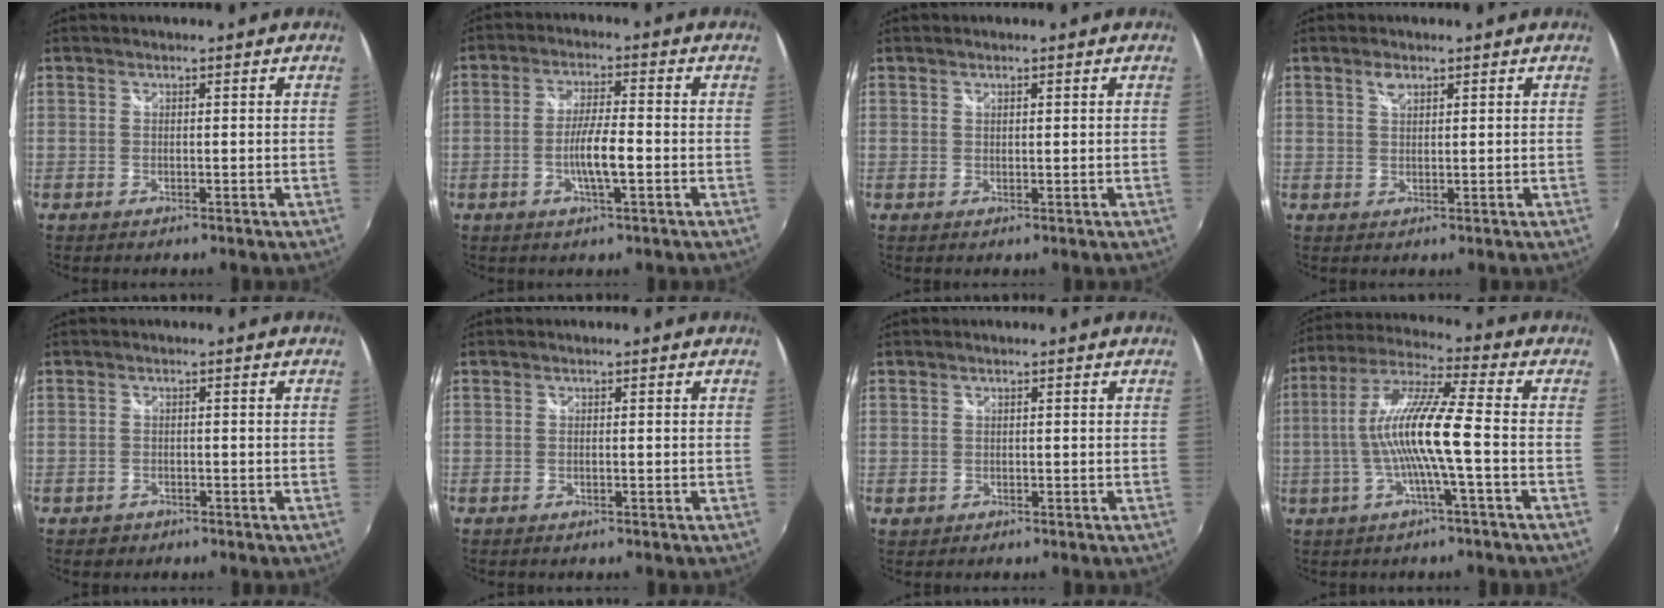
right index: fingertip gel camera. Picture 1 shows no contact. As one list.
[{"total": 6.1, "force": [-1.8, 0.8, 5.7], "torque": [-0.108, -0.002, -0.032]}, {"total": 0.6, "force": [0.4, 0.3, 0.4], "torque": [-0.004, 0.001, 0.006]}, {"total": 2.0, "force": [1.2, 1.0, 1.3], "torque": [-0.022, 0.004, 0.021]}, {"total": 2.2, "force": [-1.2, 1.7, 0.5], "torque": [-0.013, -0.001, -0.016]}, {"total": 0.0}, {"total": 1.1, "force": [0.0, 1.1, 0.1], "torque": [0.000, 0.000, -0.001]}, {"total": 12.8, "force": [-2.3, -0.1, 12.6], "torque": [-0.241, 0.006, -0.042]}]